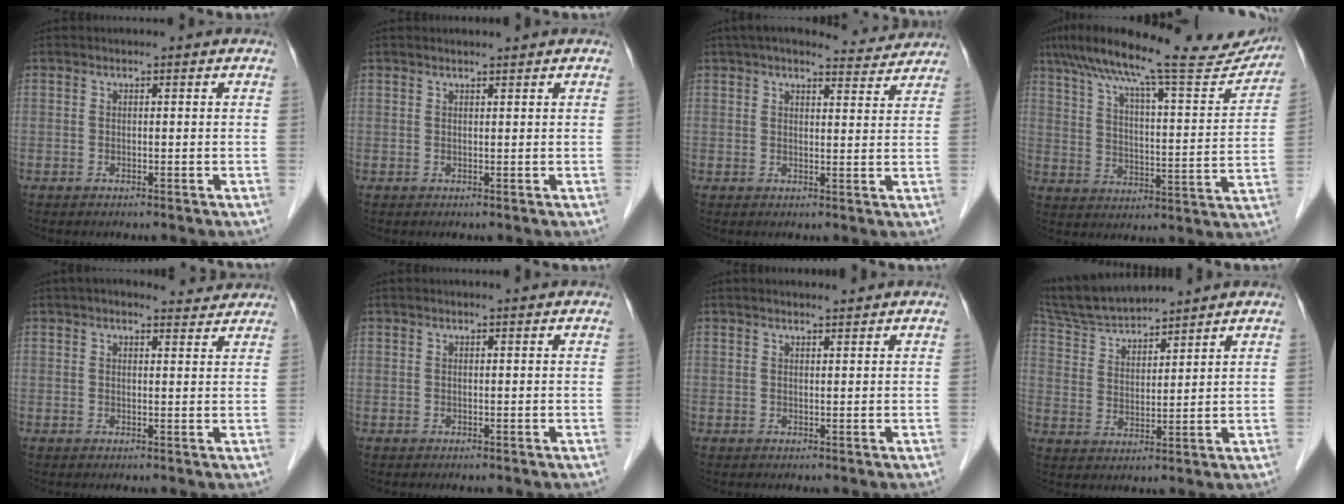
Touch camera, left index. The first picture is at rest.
{"total": 1.2, "force": [1.1, 0.0, 0.4], "torque": [-0.006, 0.007, 0.021]}
{"total": 9.3, "force": [8.6, 1.7, 3.0], "torque": [-0.038, 0.013, 0.103]}
{"total": 23.9, "force": [20.5, 3.2, 11.9], "torque": [-0.198, 0.001, 0.283]}
{"total": 5.3, "force": [4.8, 1.3, 1.6], "torque": [-0.020, 0.018, 0.054]}
{"total": 0.6, "force": [0.5, 0.0, 0.3], "torque": [-0.007, 0.007, 0.009]}
{"total": 2.0, "force": [1.9, 0.1, 0.8], "torque": [-0.011, 0.009, 0.029]}
{"total": 9.7, "force": [9.2, 0.9, 2.7], "torque": [-0.064, 0.021, 0.183]}